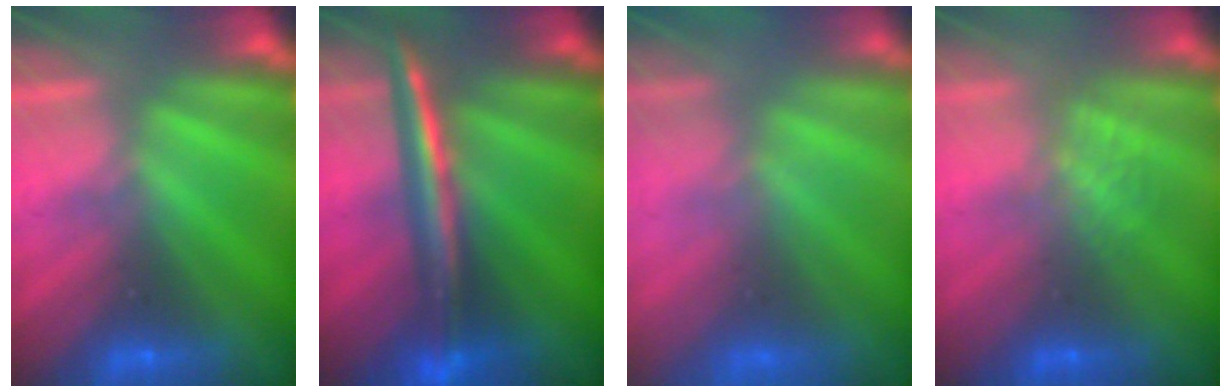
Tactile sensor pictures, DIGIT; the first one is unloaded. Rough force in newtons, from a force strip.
{"total": 2.9}
{"total": 6.6}
{"total": 1.0}